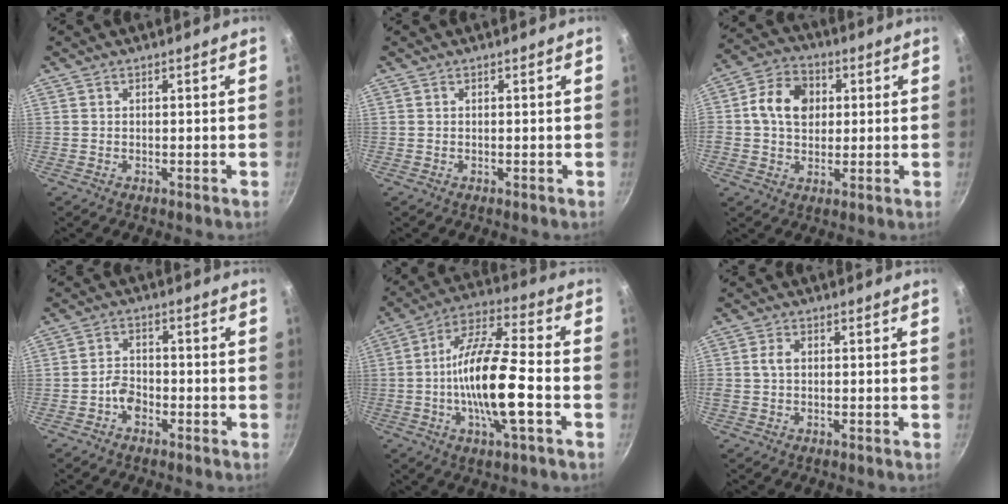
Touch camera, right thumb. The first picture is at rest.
{"total": 0.0}
{"total": 10.3, "force": [1.6, 8.2, 6.0], "torque": [-0.081, 0.007, 0.009]}
{"total": 3.6, "force": [-2.1, 2.4, 1.7], "torque": [-0.022, 0.026, -0.040]}
{"total": 17.0, "force": [-3.5, 4.9, 15.9], "torque": [-0.286, 0.032, -0.078]}
{"total": 2.4, "force": [0.0, 1.8, 1.6], "torque": [-0.028, 0.006, -0.003]}